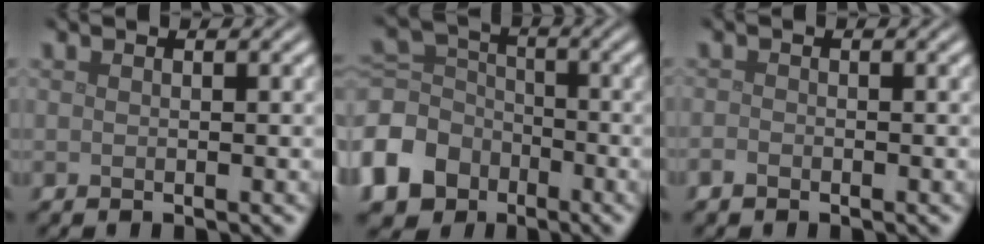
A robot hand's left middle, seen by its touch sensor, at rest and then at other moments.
{"total": 9.0, "force": [-4.4, 7.1, 3.4], "torque": [-0.105, -0.011, -0.104]}
{"total": 0.8, "force": [-0.6, 0.5, 0.3], "torque": [-0.004, -0.002, -0.013]}